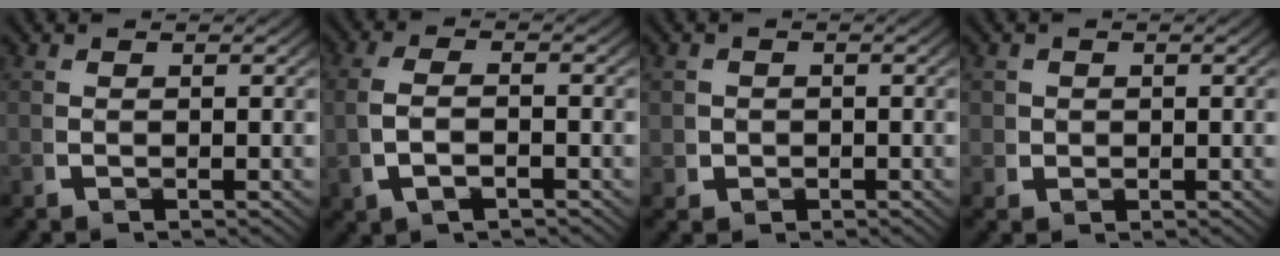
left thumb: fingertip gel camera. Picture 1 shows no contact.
{"total": 3.3, "force": [-0.4, 1.7, 2.8], "torque": [-0.069, -0.001, -0.002]}
{"total": 2.4, "force": [-0.2, 2.2, 0.8], "torque": [-0.024, -0.016, 0.003]}
{"total": 2.3, "force": [0.4, 2.2, 0.8], "torque": [-0.024, -0.014, 0.012]}